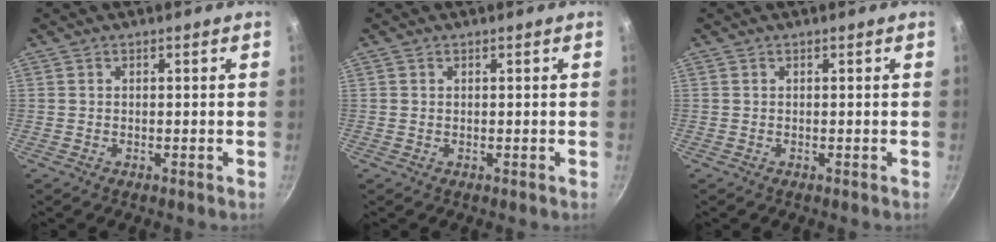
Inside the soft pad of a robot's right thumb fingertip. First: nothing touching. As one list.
[{"total": 0.0}, {"total": 0.0}]